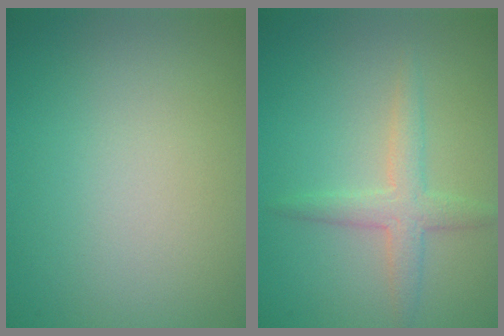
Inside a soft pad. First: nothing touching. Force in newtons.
{"total": 2.5, "press": 2.5, "slide": 0.1}